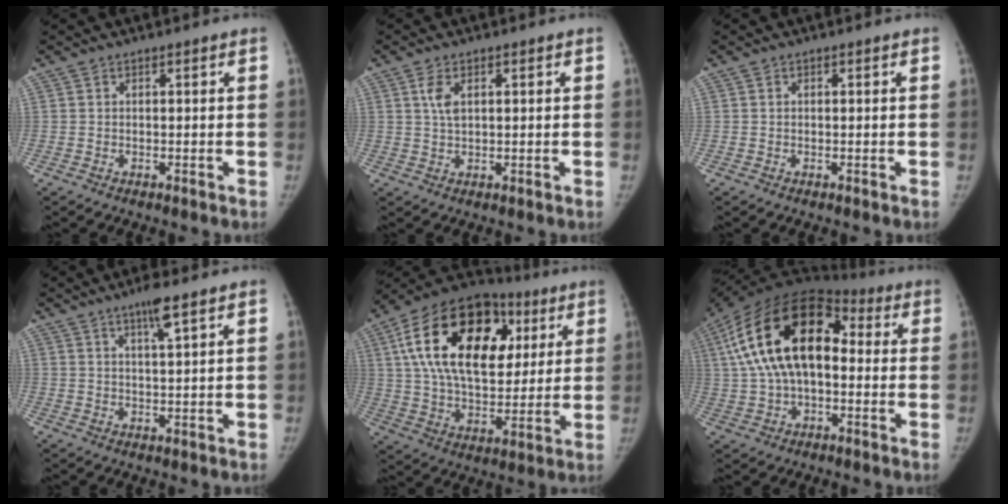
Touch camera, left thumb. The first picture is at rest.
{"total": 3.8, "force": [1.1, 2.2, 2.9], "torque": [-0.052, 0.004, 0.021]}
{"total": 0.8, "force": [0.1, 0.6, 0.5], "torque": [-0.003, 0.002, 0.000]}
{"total": 4.4, "force": [2.6, 0.2, 3.6], "torque": [-0.063, -0.011, 0.049]}
{"total": 27.6, "force": [8.5, 16.5, 20.5], "torque": [-0.346, 0.014, 0.139]}
{"total": 22.4, "force": [2.7, 13.0, 18.0], "torque": [-0.324, 0.041, 0.032]}